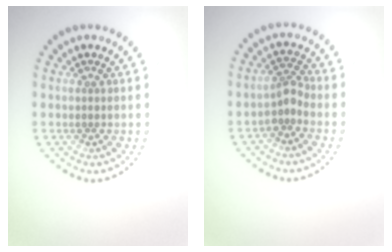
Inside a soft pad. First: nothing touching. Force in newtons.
{"total": 1.9, "press": 1.5, "slide": 1.3}